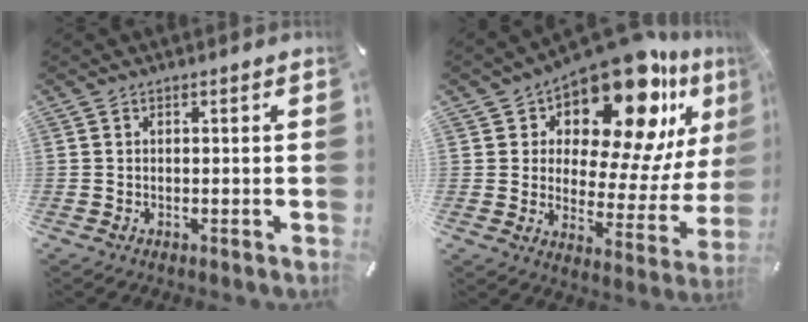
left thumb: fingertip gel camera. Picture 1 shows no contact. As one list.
[{"total": 18.5, "force": [13.6, 7.5, 10.0], "torque": [-0.149, -0.123, 0.224]}]